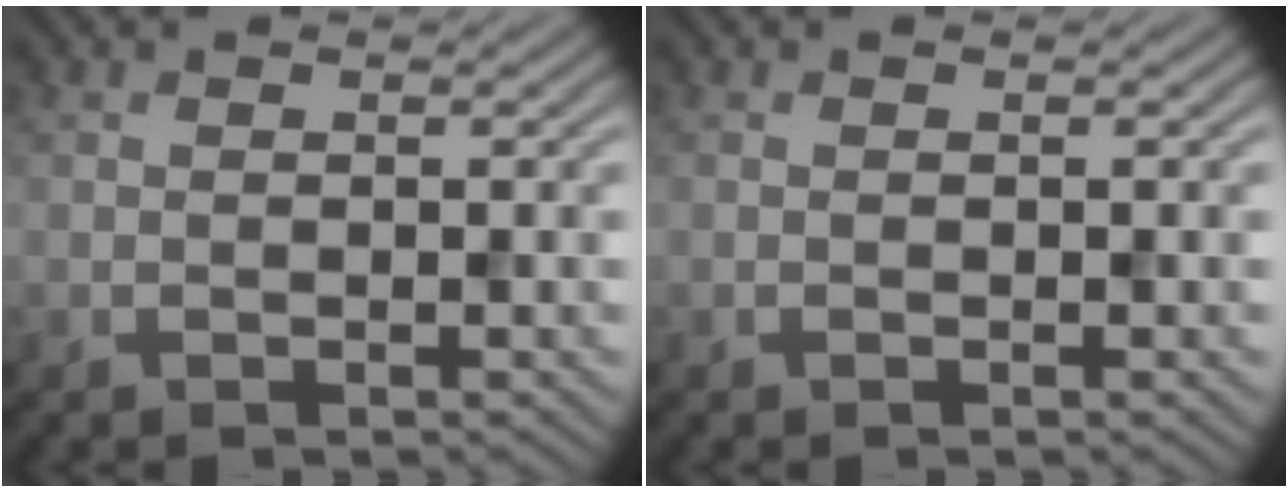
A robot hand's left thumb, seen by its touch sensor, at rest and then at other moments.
{"total": 0.0}